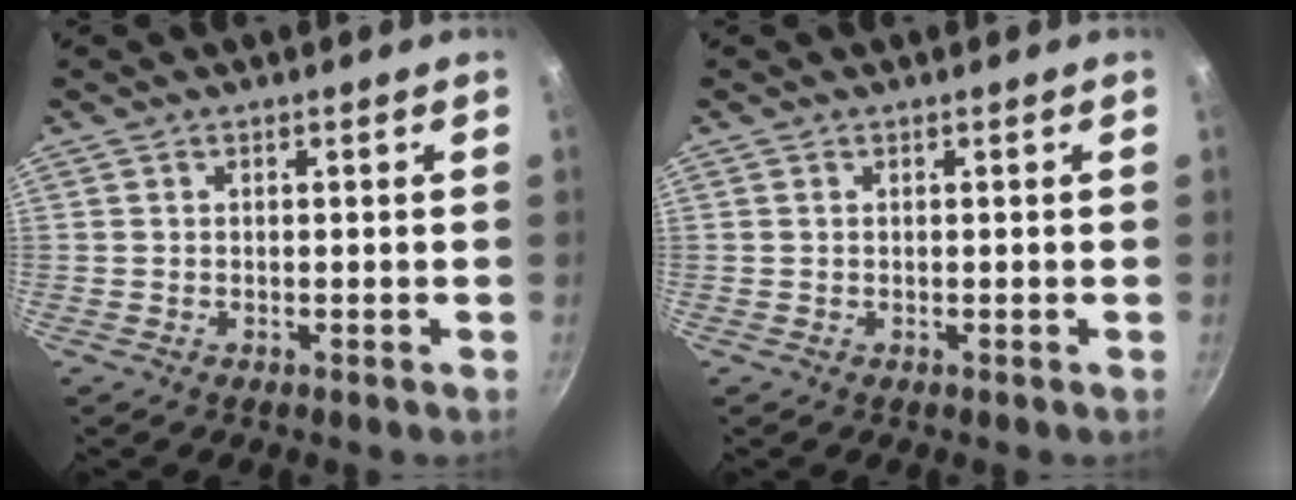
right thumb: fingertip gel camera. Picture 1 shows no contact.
{"total": 0.0}